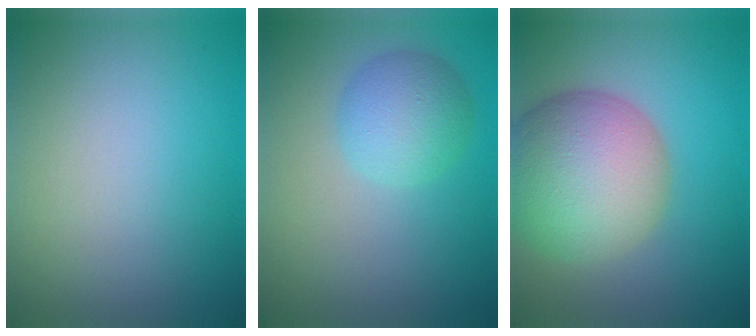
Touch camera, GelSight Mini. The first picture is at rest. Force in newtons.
{"total": 3.8, "press": 3.8, "slide": 0.1}
{"total": 11.0, "press": 11.0, "slide": 0.7}